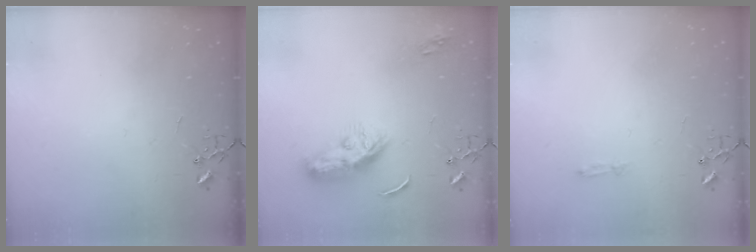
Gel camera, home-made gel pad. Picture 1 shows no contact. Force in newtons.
{"total": 10.6, "press": 10.6, "slide": 0.0}
{"total": 2.8, "press": 2.8, "slide": 0.4}